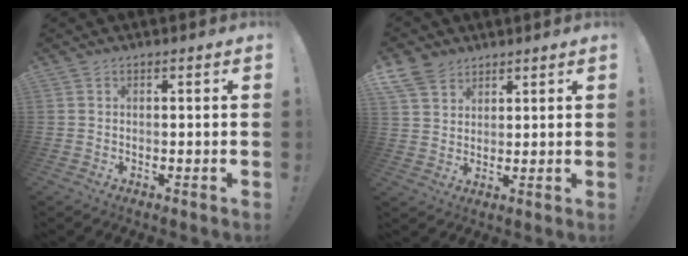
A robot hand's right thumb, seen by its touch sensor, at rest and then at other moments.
{"total": 7.8, "force": [5.5, 5.0, 2.4], "torque": [-0.047, -0.030, 0.111]}